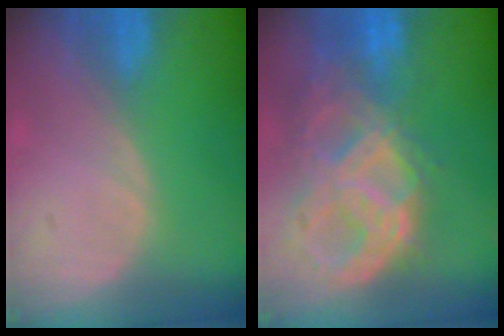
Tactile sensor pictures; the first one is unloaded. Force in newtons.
{"total": 11.4, "press": 9.7, "slide": 6.1}